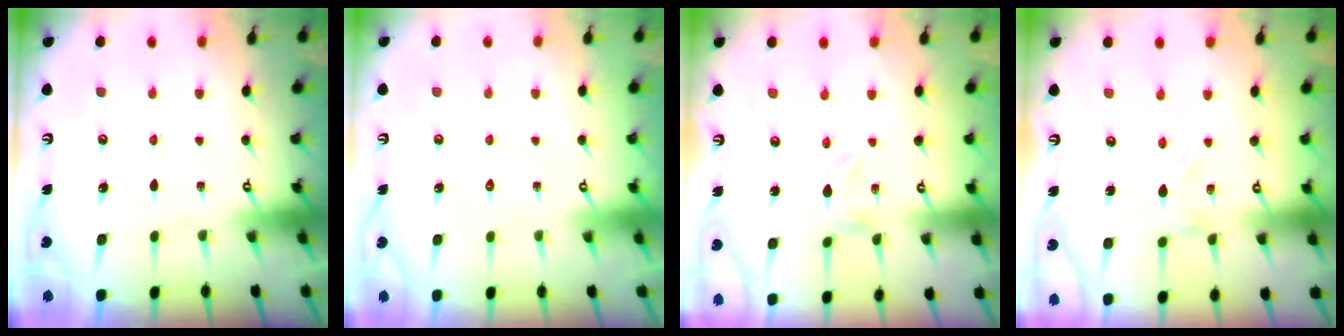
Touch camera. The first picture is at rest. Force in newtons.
{"total": 1.7, "press": 1.6, "slide": 0.1}
{"total": 0.0}
{"total": 0.0}